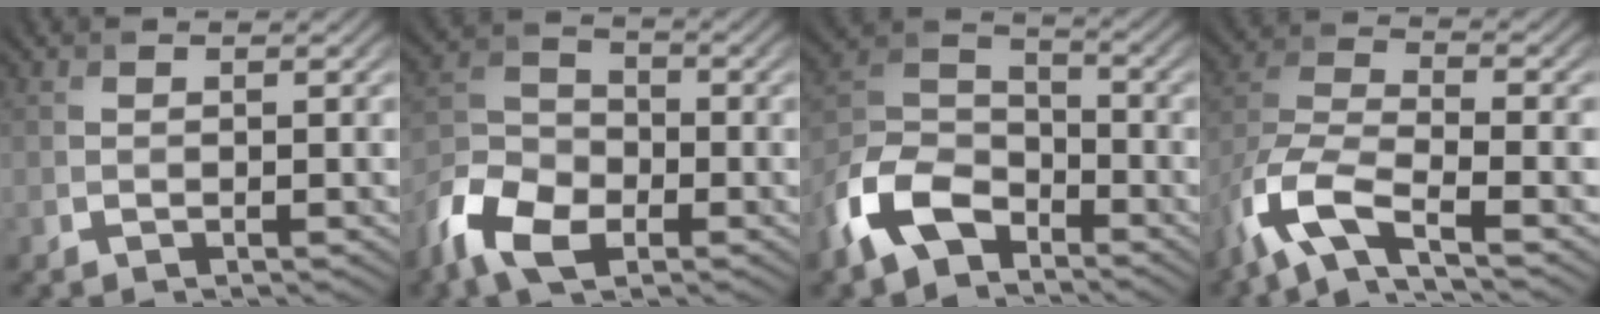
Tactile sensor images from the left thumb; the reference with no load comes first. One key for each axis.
{"total": 9.3, "fx": -5.4, "fy": 5.2, "fz": 5.5, "tx": -0.128, "ty": -0.013, "tz": -0.122}
{"total": 10.8, "fx": -6.7, "fy": 5.9, "fz": 6.0, "tx": -0.137, "ty": -0.007, "tz": -0.157}
{"total": 10.1, "fx": -6.1, "fy": 3.4, "fz": 7.4, "tx": -0.160, "ty": -0.008, "tz": -0.137}